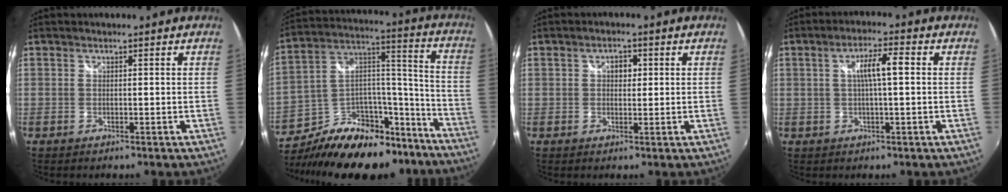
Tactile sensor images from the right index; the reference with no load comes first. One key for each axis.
{"total": 24.0, "fx": -17.4, "fy": 12.5, "fz": 10.9, "tx": -0.197, "ty": 0.075, "tz": -0.241}
{"total": 2.5, "fx": 0.5, "fy": 1.7, "fz": 1.7, "tx": -0.023, "ty": 0.007, "tz": 0.007}
{"total": 5.3, "fx": 0.7, "fy": 0.4, "fz": 5.3, "tx": -0.095, "ty": 0.007, "tz": 0.012}